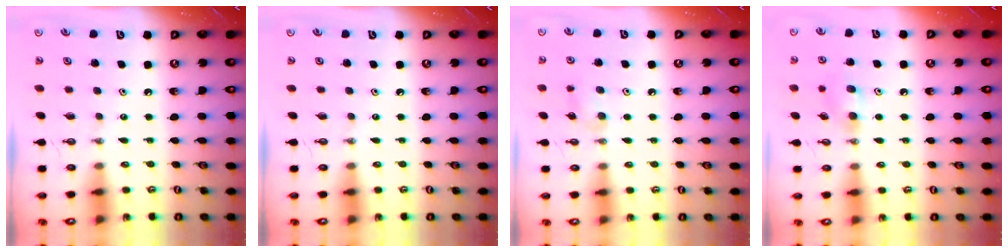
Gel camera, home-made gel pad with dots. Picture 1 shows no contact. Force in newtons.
{"total": 0.0}
{"total": 7.8, "press": 7.0, "slide": 3.6}
{"total": 7.0, "press": 6.8, "slide": 1.5}